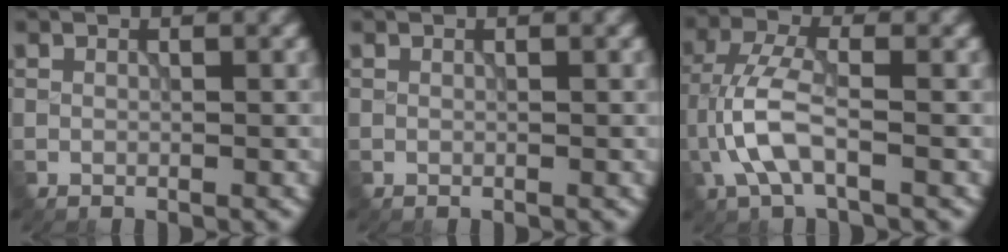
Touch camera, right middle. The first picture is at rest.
{"total": 0.0}
{"total": 4.8, "force": [-1.6, 1.8, 4.1], "torque": [-0.096, 0.009, -0.037]}